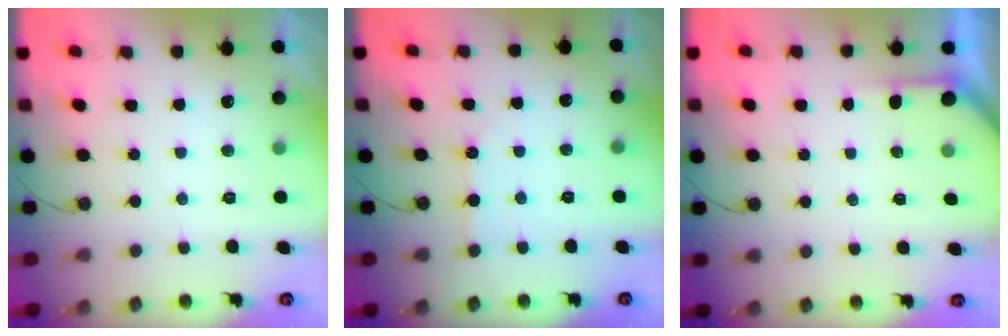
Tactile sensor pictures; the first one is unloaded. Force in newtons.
{"total": 2.0, "press": 1.9, "slide": 0.3}
{"total": 2.2, "press": 2.2, "slide": 0.3}